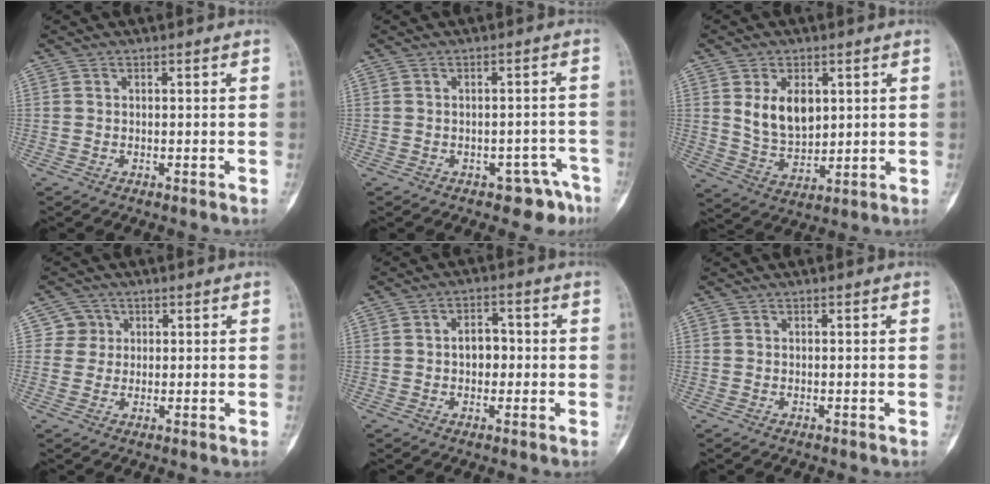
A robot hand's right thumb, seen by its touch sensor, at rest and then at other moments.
{"total": 5.1, "force": [-3.6, 3.0, 2.1], "torque": [-0.005, 0.034, -0.042]}
{"total": 9.3, "force": [2.6, 6.0, 6.5], "torque": [-0.091, -0.020, 0.062]}
{"total": 3.3, "force": [1.0, 3.2, -0.2], "torque": [0.029, 0.001, 0.010]}
{"total": 4.5, "force": [-0.1, 3.2, 3.2], "torque": [-0.031, 0.013, -0.007]}
{"total": 0.0}